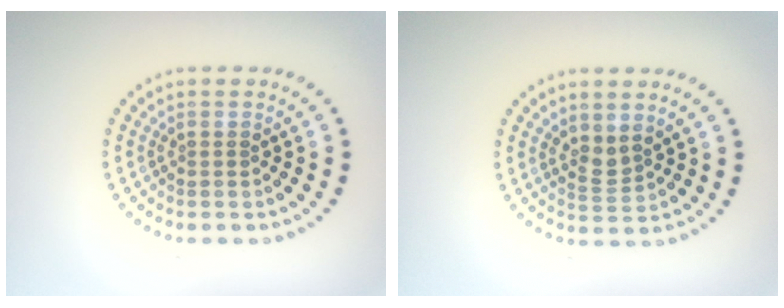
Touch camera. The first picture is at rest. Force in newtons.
{"total": 1.9, "press": 1.4, "slide": 1.2}